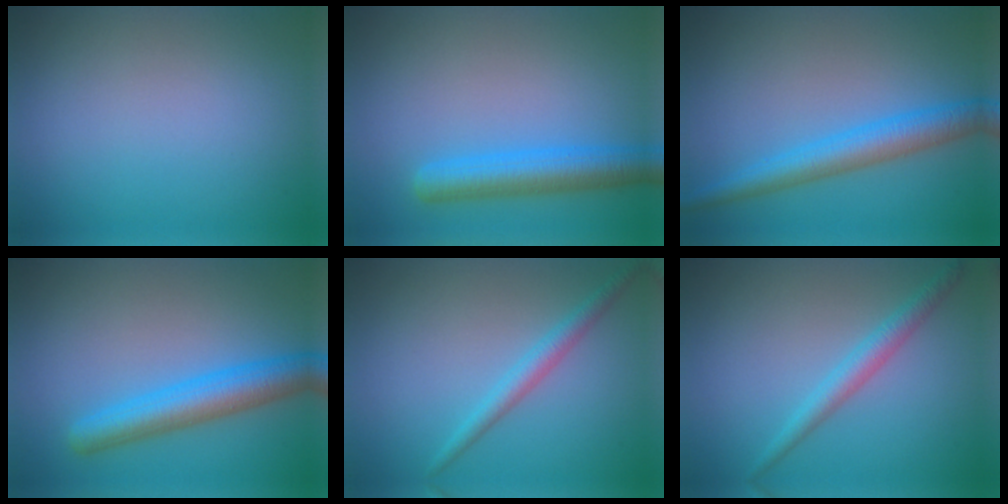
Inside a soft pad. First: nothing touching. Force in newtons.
{"total": 4.8, "press": 4.8, "slide": 0.2}
{"total": 4.3, "press": 4.3, "slide": 0.1}
{"total": 5.1, "press": 5.1, "slide": 0.2}
{"total": 2.1, "press": 2.1, "slide": 0.1}
{"total": 2.4, "press": 2.4, "slide": 0.0}